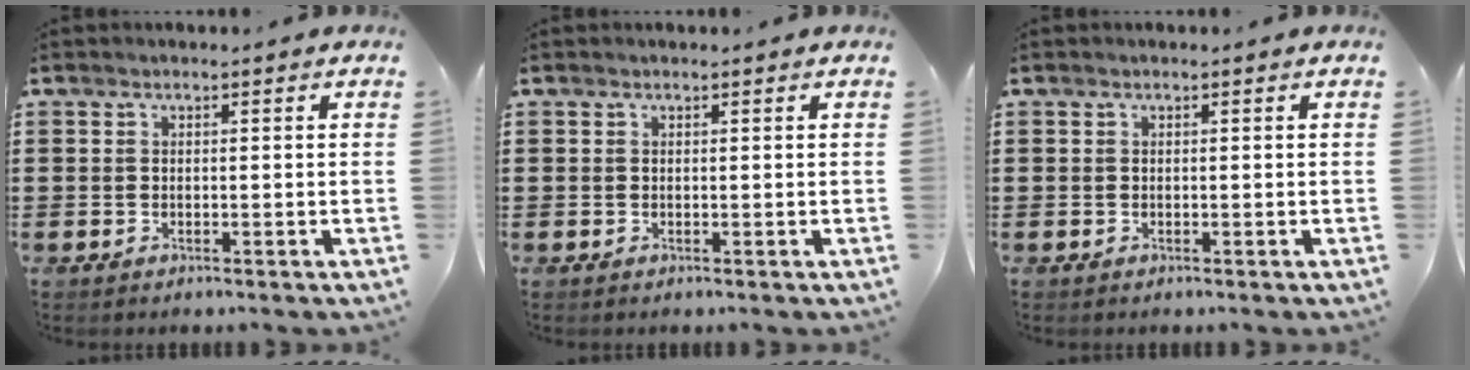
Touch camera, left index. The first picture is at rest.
{"total": 0.0}
{"total": 0.0}